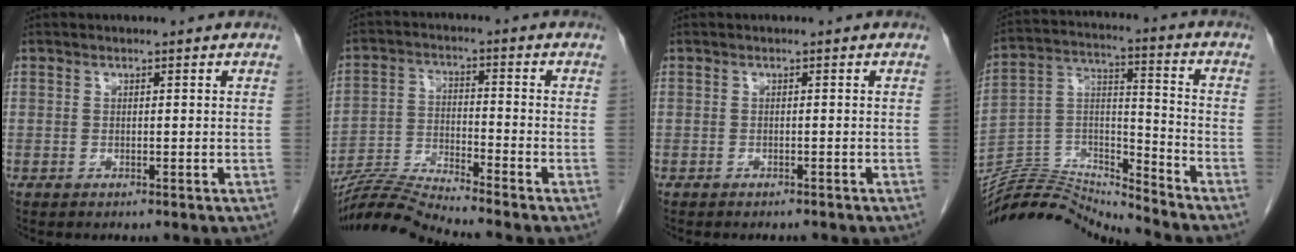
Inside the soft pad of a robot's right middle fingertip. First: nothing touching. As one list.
[{"total": 8.9, "force": [-8.4, -2.2, 2.0], "torque": [-0.047, -0.016, -0.162]}, {"total": 1.8, "force": [-1.6, 0.6, 0.5], "torque": [-0.010, -0.003, -0.019]}, {"total": 14.1, "force": [-14.0, -1.2, 0.4], "torque": [-0.006, 0.045, -0.261]}]